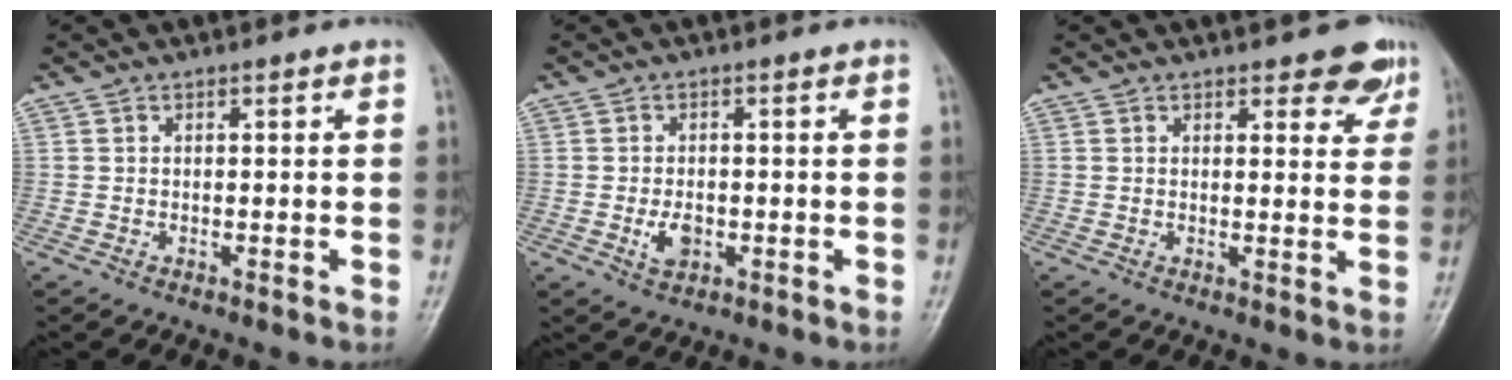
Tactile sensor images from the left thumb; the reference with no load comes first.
{"total": 3.5, "force": [-0.9, 2.2, 2.5], "torque": [-0.042, -0.001, -0.013]}
{"total": 5.3, "force": [3.5, 2.4, 3.2], "torque": [-0.006, -0.016, 0.040]}